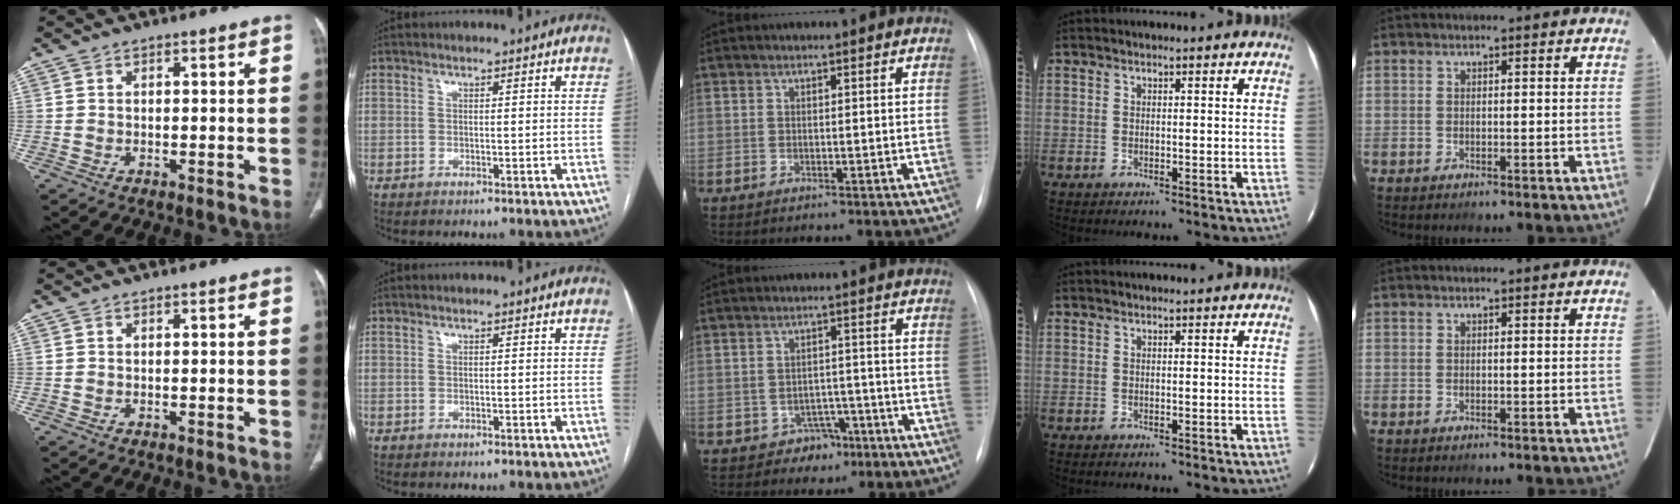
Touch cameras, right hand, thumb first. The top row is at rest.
{"middle": {"total": 3.9, "force": [-2.4, 3.1, 0.4], "torque": [0.005, 0.016, -0.027]}}